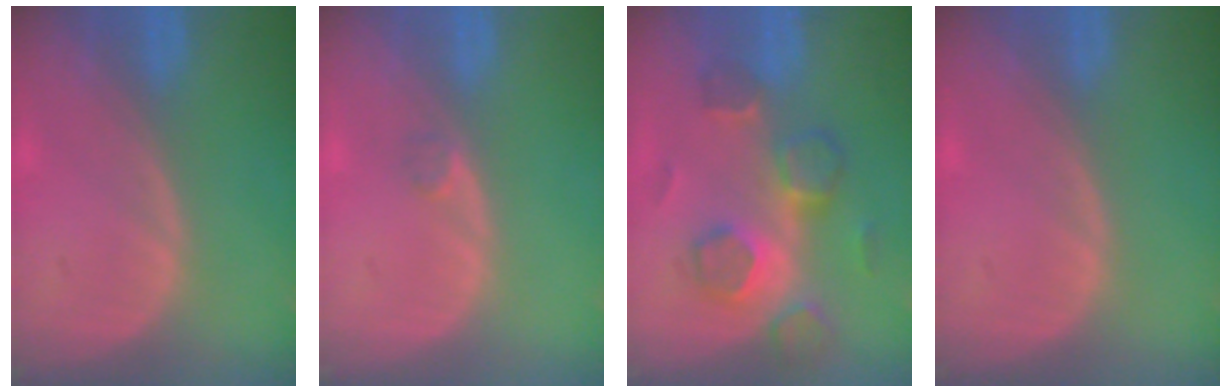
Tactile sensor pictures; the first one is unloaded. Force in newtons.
{"total": 0.9, "press": 0.8, "slide": 0.5}
{"total": 8.8, "press": 7.7, "slide": 4.2}
{"total": 0.5, "press": 0.0, "slide": 0.5}